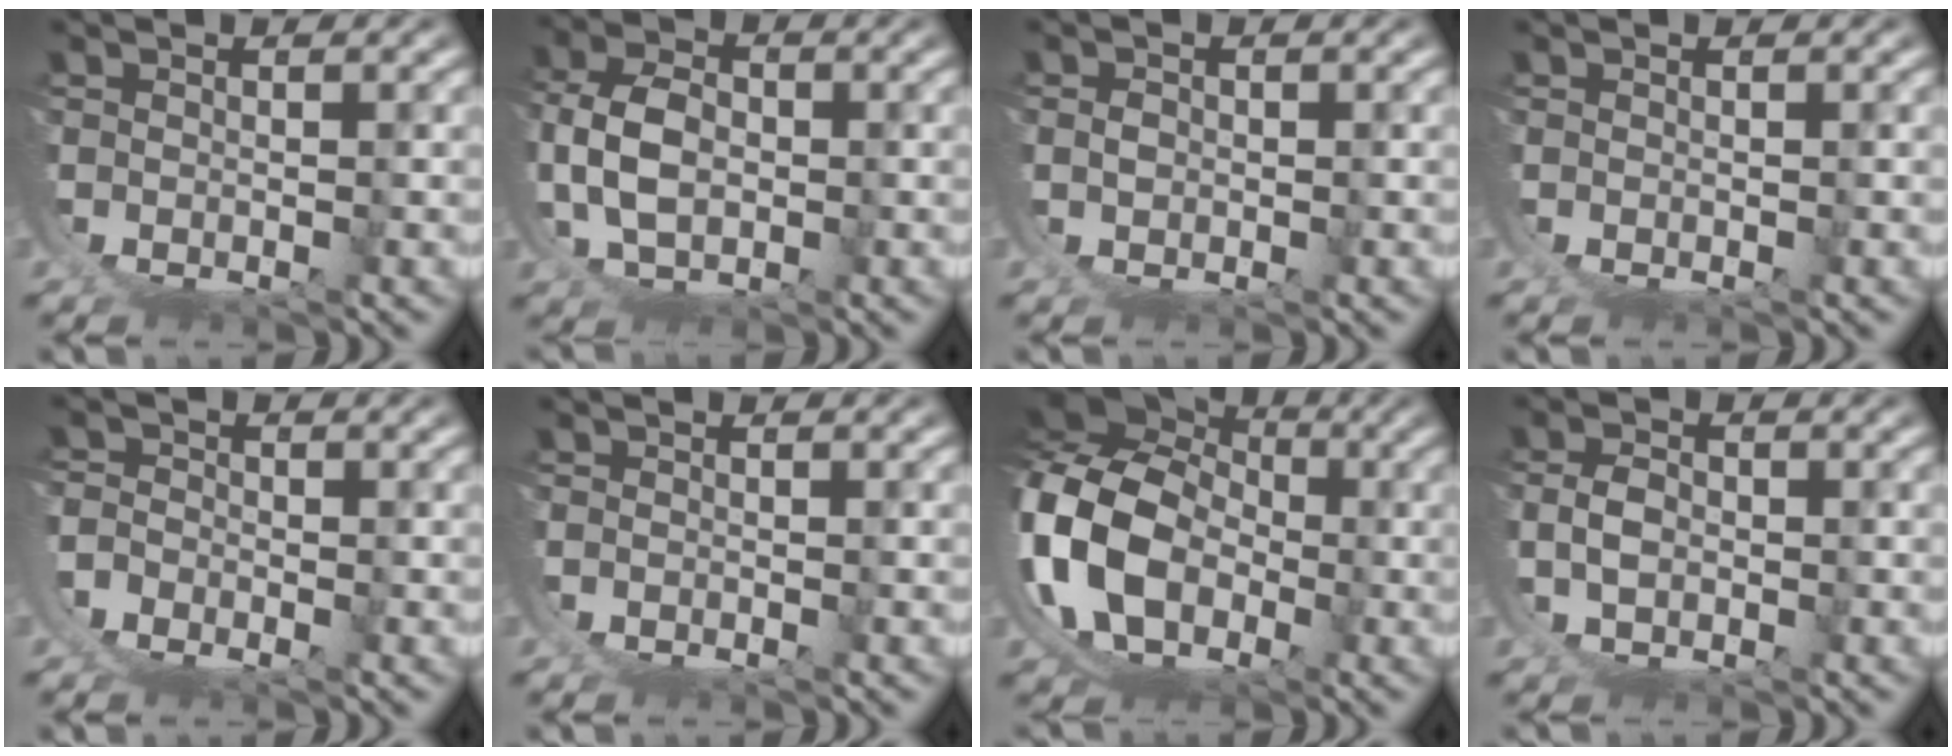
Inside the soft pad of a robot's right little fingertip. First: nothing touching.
{"total": 6.0, "force": [3.2, 3.1, 4.1], "torque": [-0.091, -0.003, 0.060]}
{"total": 1.4, "force": [0.9, 1.0, 0.5], "torque": [-0.016, 0.002, 0.012]}
{"total": 0.0}
{"total": 4.6, "force": [0.2, 4.2, 1.8], "torque": [-0.061, -0.016, 0.000]}
{"total": 0.8, "force": [-0.1, 0.7, 0.4], "torque": [-0.012, -0.001, -0.003]}
{"total": 15.7, "force": [2.1, 12.8, 8.9], "torque": [-0.235, -0.040, 0.040]}
{"total": 3.5, "force": [1.6, 2.2, 2.1], "torque": [-0.055, -0.001, 0.029]}